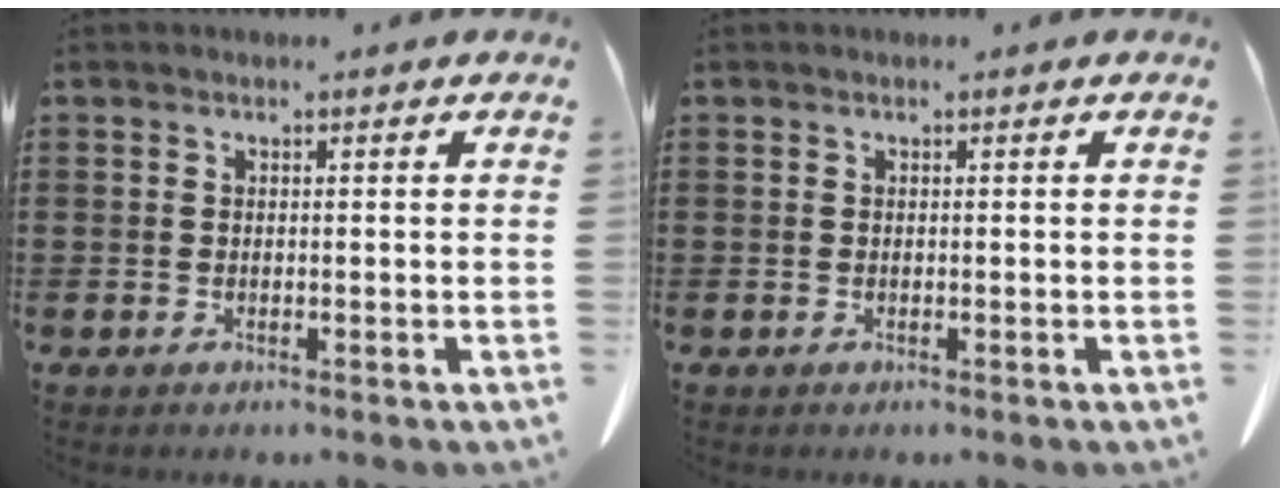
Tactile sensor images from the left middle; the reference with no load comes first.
{"total": 0.0}